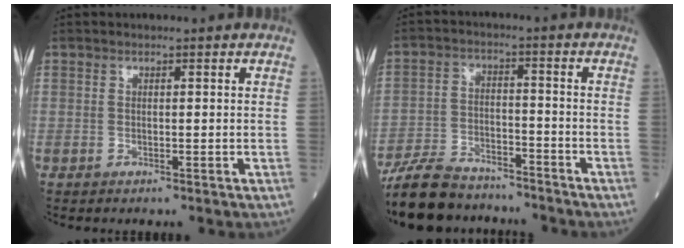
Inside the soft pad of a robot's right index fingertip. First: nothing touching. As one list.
[{"total": 12.6, "force": [-11.1, 4.3, 4.0], "torque": [-0.078, 0.005, -0.185]}]